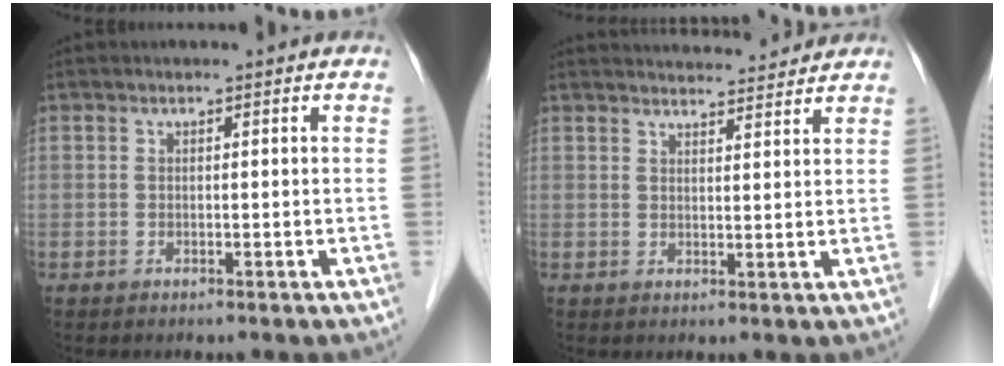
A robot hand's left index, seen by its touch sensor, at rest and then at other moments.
{"total": 9.5, "force": [9.3, 1.1, 1.8], "torque": [-0.019, 0.017, 0.116]}